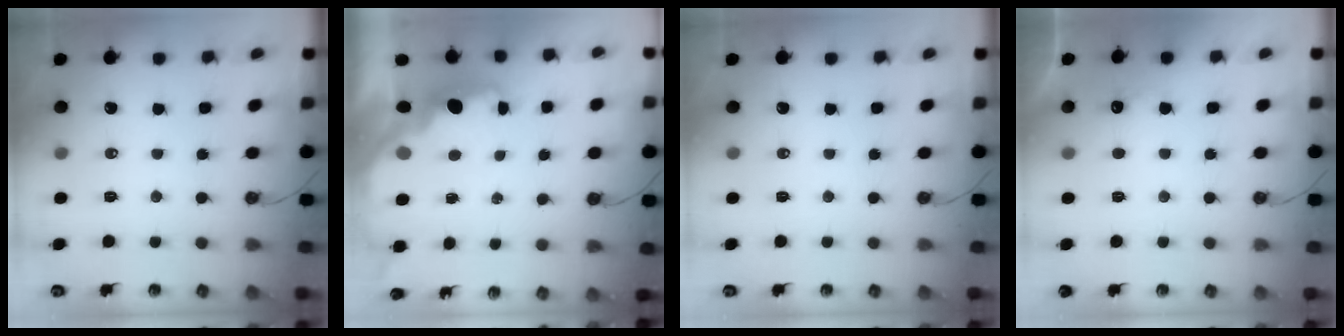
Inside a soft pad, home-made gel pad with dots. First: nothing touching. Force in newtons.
{"total": 2.1, "press": 2.0, "slide": 0.8}
{"total": 0.0}
{"total": 5.1, "press": 4.9, "slide": 1.2}